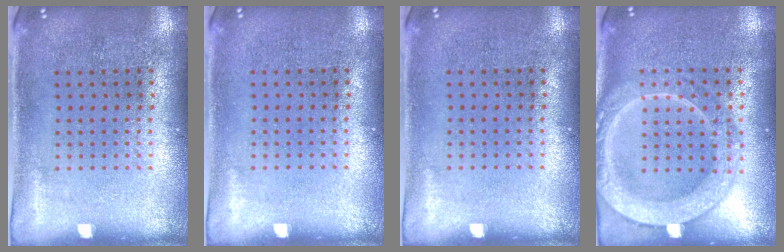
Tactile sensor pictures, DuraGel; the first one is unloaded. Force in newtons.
{"total": 0.0}
{"total": 0.0}
{"total": 2.2, "press": 2.2, "slide": 0.3}